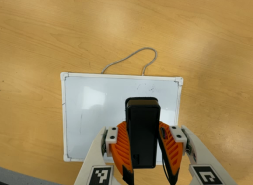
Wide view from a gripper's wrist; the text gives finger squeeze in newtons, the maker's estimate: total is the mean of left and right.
{"total": 7.7, "left": 6.2, "right": 9.2}